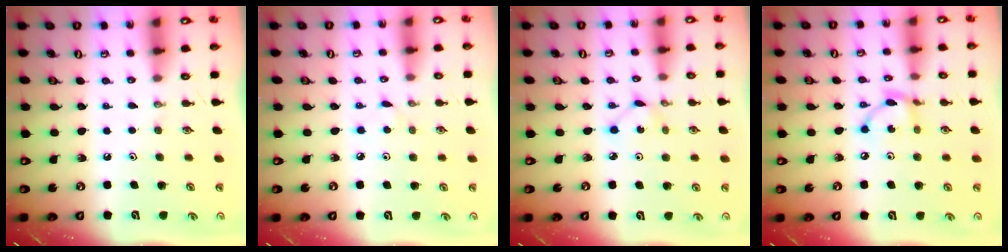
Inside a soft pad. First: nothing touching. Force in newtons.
{"total": 2.9, "press": 2.9, "slide": 0.3}
{"total": 2.2, "press": 2.2, "slide": 0.3}
{"total": 6.4, "press": 6.4, "slide": 0.2}